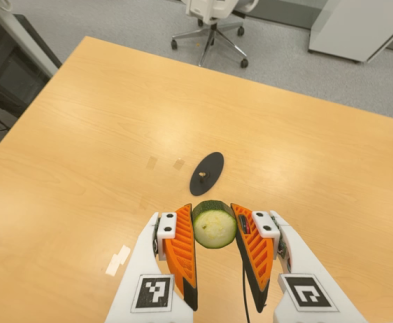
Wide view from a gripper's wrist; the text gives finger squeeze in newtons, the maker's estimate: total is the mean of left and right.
{"total": 11.5, "left": 12.6, "right": 10.3}